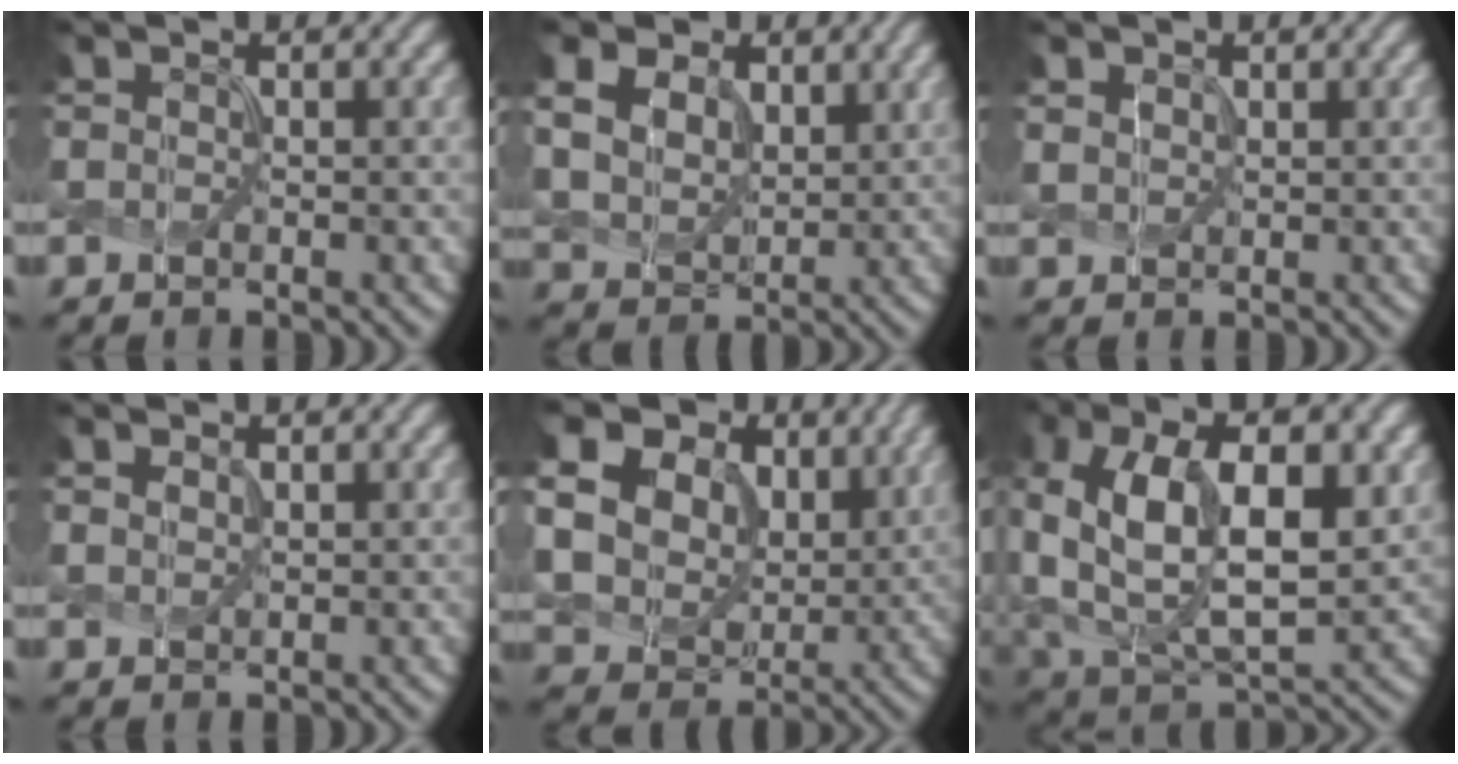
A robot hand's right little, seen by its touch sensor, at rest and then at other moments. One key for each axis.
{"total": 8.0, "fx": 3.0, "fy": 5.9, "fz": 4.5, "tx": -0.133, "ty": 0.020, "tz": 0.048}
{"total": 0.8, "fx": 0.5, "fy": 0.6, "fz": 0.2, "tx": -0.005, "ty": -0.003, "tz": 0.015}
{"total": 0.6, "fx": 0.4, "fy": 0.3, "fz": 0.3, "tx": -0.008, "ty": -0.005, "tz": 0.013}
{"total": 17.3, "fx": 6.7, "fy": 13.6, "fz": 8.2, "tx": -0.217, "ty": 0.010, "tz": 0.144}
{"total": 14.3, "fx": 2.2, "fy": 8.2, "fz": 11.4, "tx": -0.207, "ty": -0.011, "tz": 0.050}